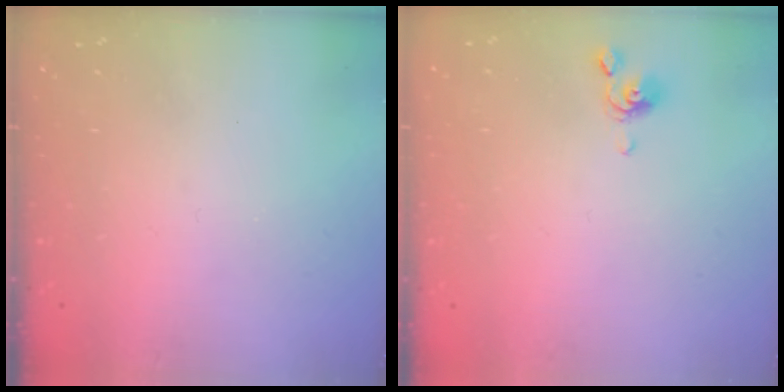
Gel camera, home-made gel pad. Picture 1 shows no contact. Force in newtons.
{"total": 1.9, "press": 1.8, "slide": 0.6}